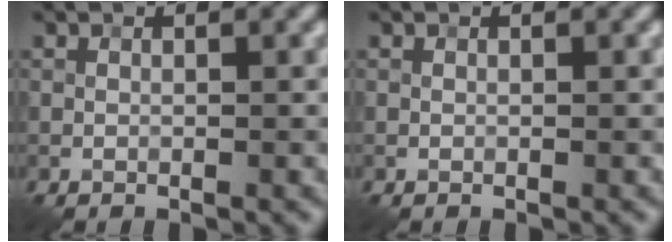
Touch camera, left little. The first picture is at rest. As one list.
[{"total": 0.0}]